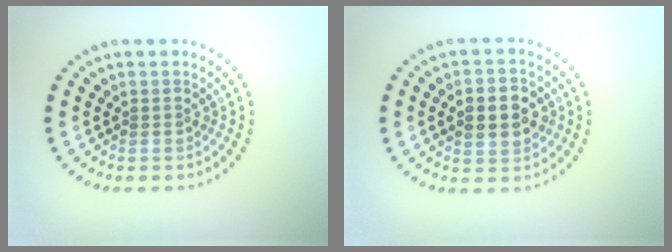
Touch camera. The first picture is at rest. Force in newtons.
{"total": 4.6, "press": 4.6, "slide": 0.1}